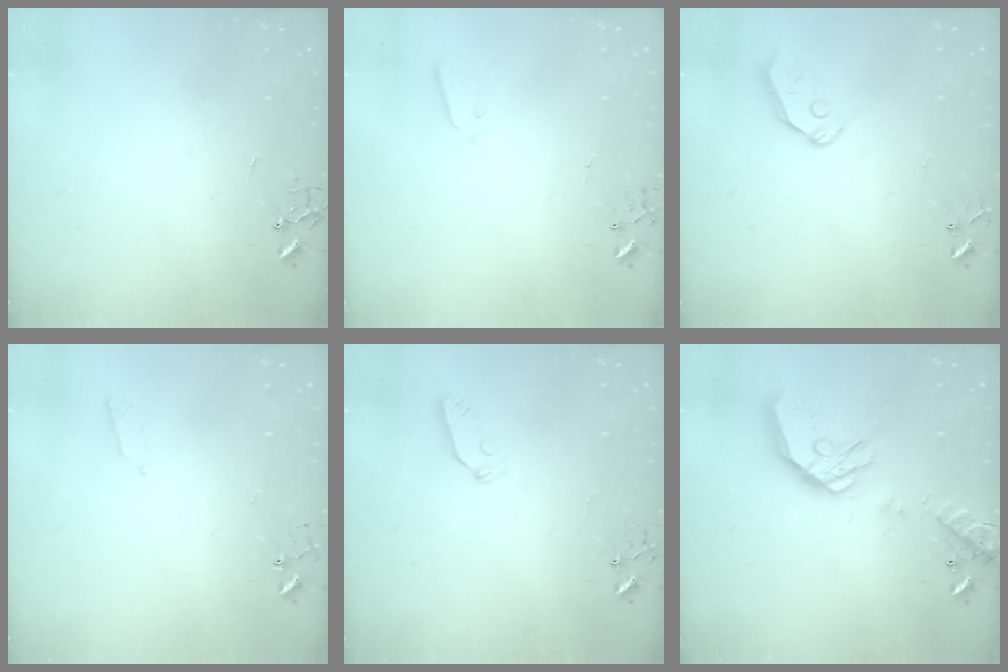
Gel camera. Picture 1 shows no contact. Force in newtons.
{"total": 2.1, "press": 2.0, "slide": 0.4}
{"total": 6.8, "press": 6.8, "slide": 0.7}
{"total": 4.1, "press": 4.0, "slide": 0.6}
{"total": 3.8, "press": 3.7, "slide": 0.5}
{"total": 19.0, "press": 18.9, "slide": 2.0}